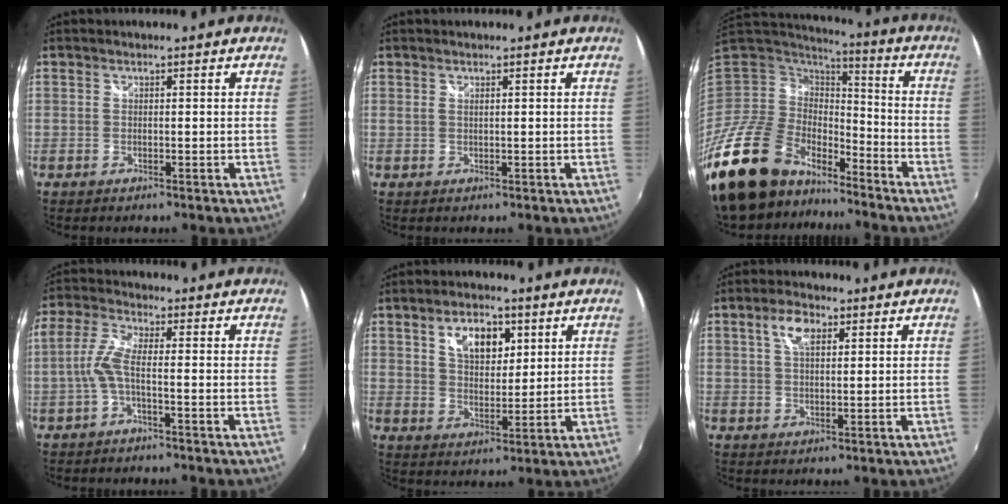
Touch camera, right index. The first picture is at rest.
{"total": 0.7, "force": [0.5, -0.1, 0.4], "torque": [-0.009, 0.001, 0.010]}
{"total": 24.3, "force": [-17.8, 12.6, 10.7], "torque": [-0.253, -0.018, -0.308]}
{"total": 4.9, "force": [-1.4, 0.8, 4.6], "torque": [-0.111, 0.007, -0.030]}
{"total": 8.3, "force": [3.7, 4.7, 5.7], "torque": [-0.097, 0.013, 0.066]}
{"total": 5.0, "force": [2.2, 2.4, 3.7], "torque": [-0.067, 0.009, 0.039]}